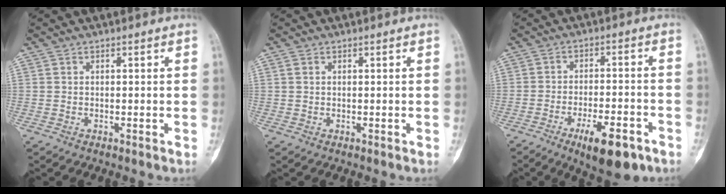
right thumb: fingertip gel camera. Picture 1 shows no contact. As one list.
[{"total": 0.9, "force": [0.4, 0.6, 0.7], "torque": [-0.019, 0.003, 0.010]}, {"total": 11.3, "force": [-6.4, 3.8, 8.6], "torque": [-0.123, 0.025, -0.091]}]